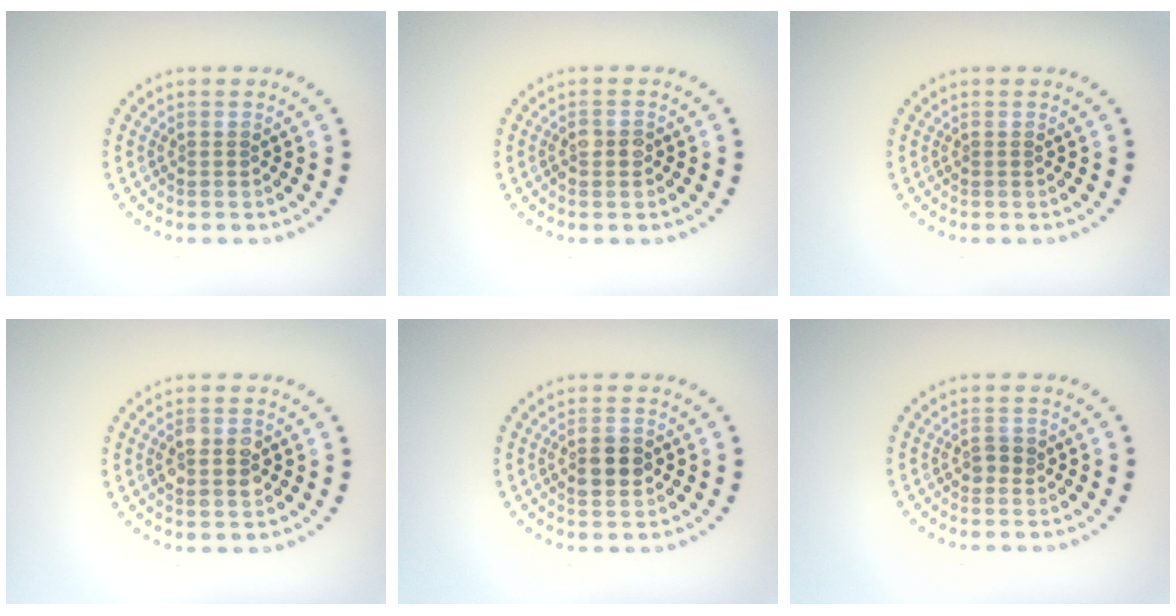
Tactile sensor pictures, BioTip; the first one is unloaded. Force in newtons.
{"total": 1.6, "press": 1.6, "slide": 0.5}
{"total": 0.0}
{"total": 2.8, "press": 2.8, "slide": 0.3}
{"total": 2.9, "press": 2.9, "slide": 0.1}
{"total": 1.1, "press": 1.1, "slide": 0.3}